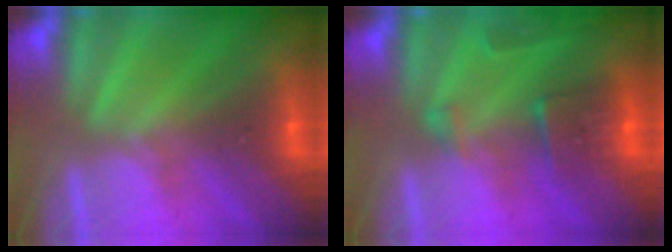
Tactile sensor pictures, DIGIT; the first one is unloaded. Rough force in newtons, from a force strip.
{"total": 7.4}